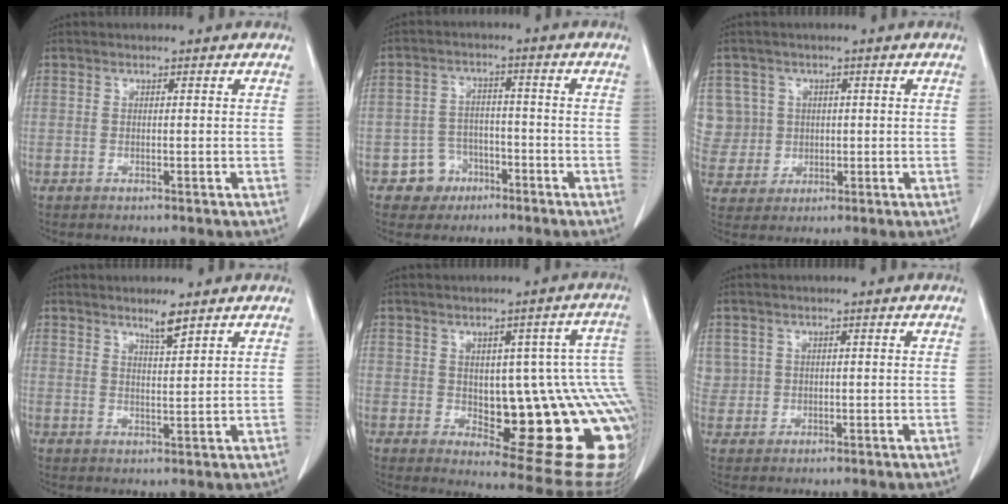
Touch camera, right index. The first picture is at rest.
{"total": 5.0, "force": [-2.8, 4.1, 0.3], "torque": [0.004, 0.015, -0.041]}
{"total": 8.1, "force": [1.8, 7.9, 0.1], "torque": [-0.010, 0.034, 0.053]}
{"total": 3.0, "force": [2.4, 0.0, 1.9], "torque": [-0.037, -0.005, 0.044]}
{"total": 21.5, "force": [-2.8, 7.6, 20.0], "torque": [-0.148, 0.023, -0.008]}
{"total": 2.6, "force": [0.9, 2.5, 0.0], "torque": [0.016, 0.005, 0.015]}